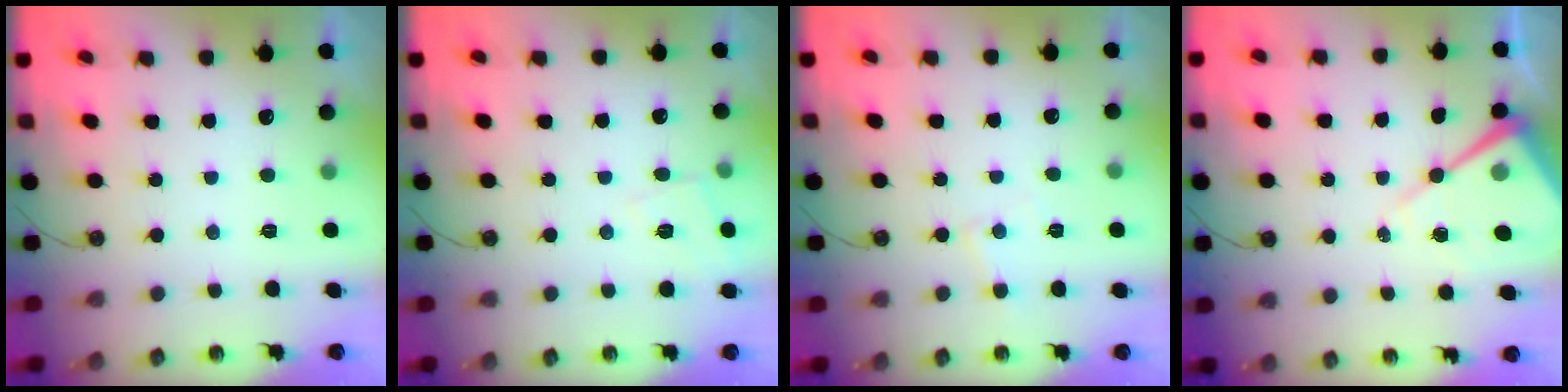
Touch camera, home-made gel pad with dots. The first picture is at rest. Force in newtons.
{"total": 5.6, "press": 5.6, "slide": 0.7}
{"total": 4.4, "press": 4.4, "slide": 0.7}
{"total": 11.4, "press": 11.3, "slide": 1.1}